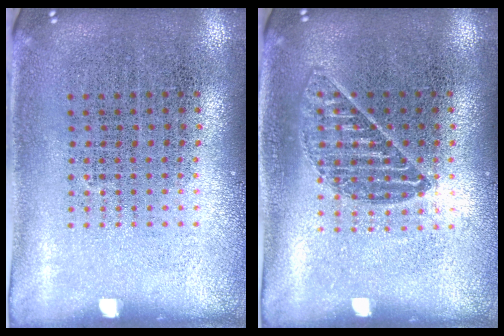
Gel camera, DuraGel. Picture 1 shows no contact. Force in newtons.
{"total": 1.0, "press": 0.9, "slide": 0.4}